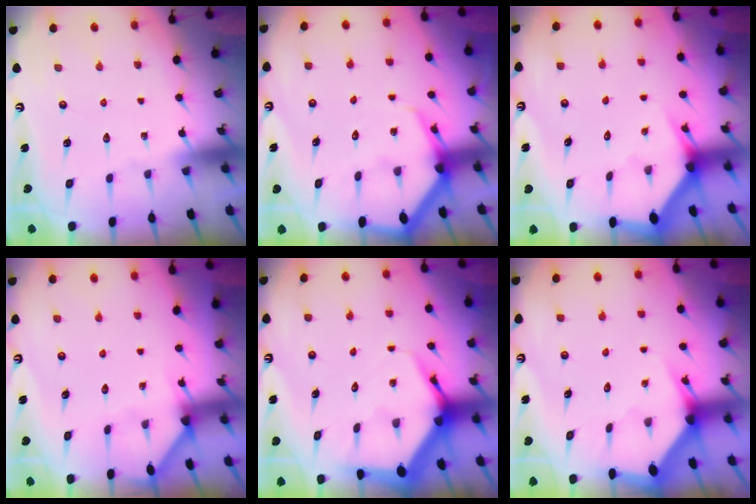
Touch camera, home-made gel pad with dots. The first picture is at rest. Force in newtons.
{"total": 5.7, "press": 5.7, "slide": 0.5}
{"total": 2.7, "press": 2.7, "slide": 0.1}
{"total": 3.4, "press": 3.3, "slide": 0.4}
{"total": 6.3, "press": 6.3, "slide": 0.7}
{"total": 2.8, "press": 2.8, "slide": 0.0}